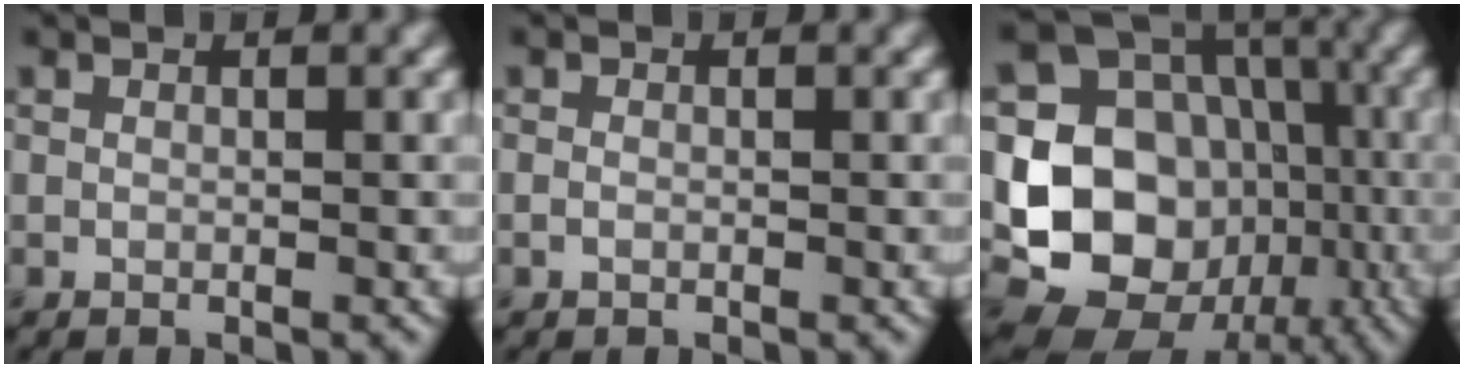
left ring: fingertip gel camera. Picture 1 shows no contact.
{"total": 0.6, "force": [-0.2, 0.3, 0.4], "torque": [-0.008, -0.001, -0.005]}
{"total": 15.4, "force": [-2.6, 13.5, 7.0], "torque": [-0.132, -0.016, -0.062]}